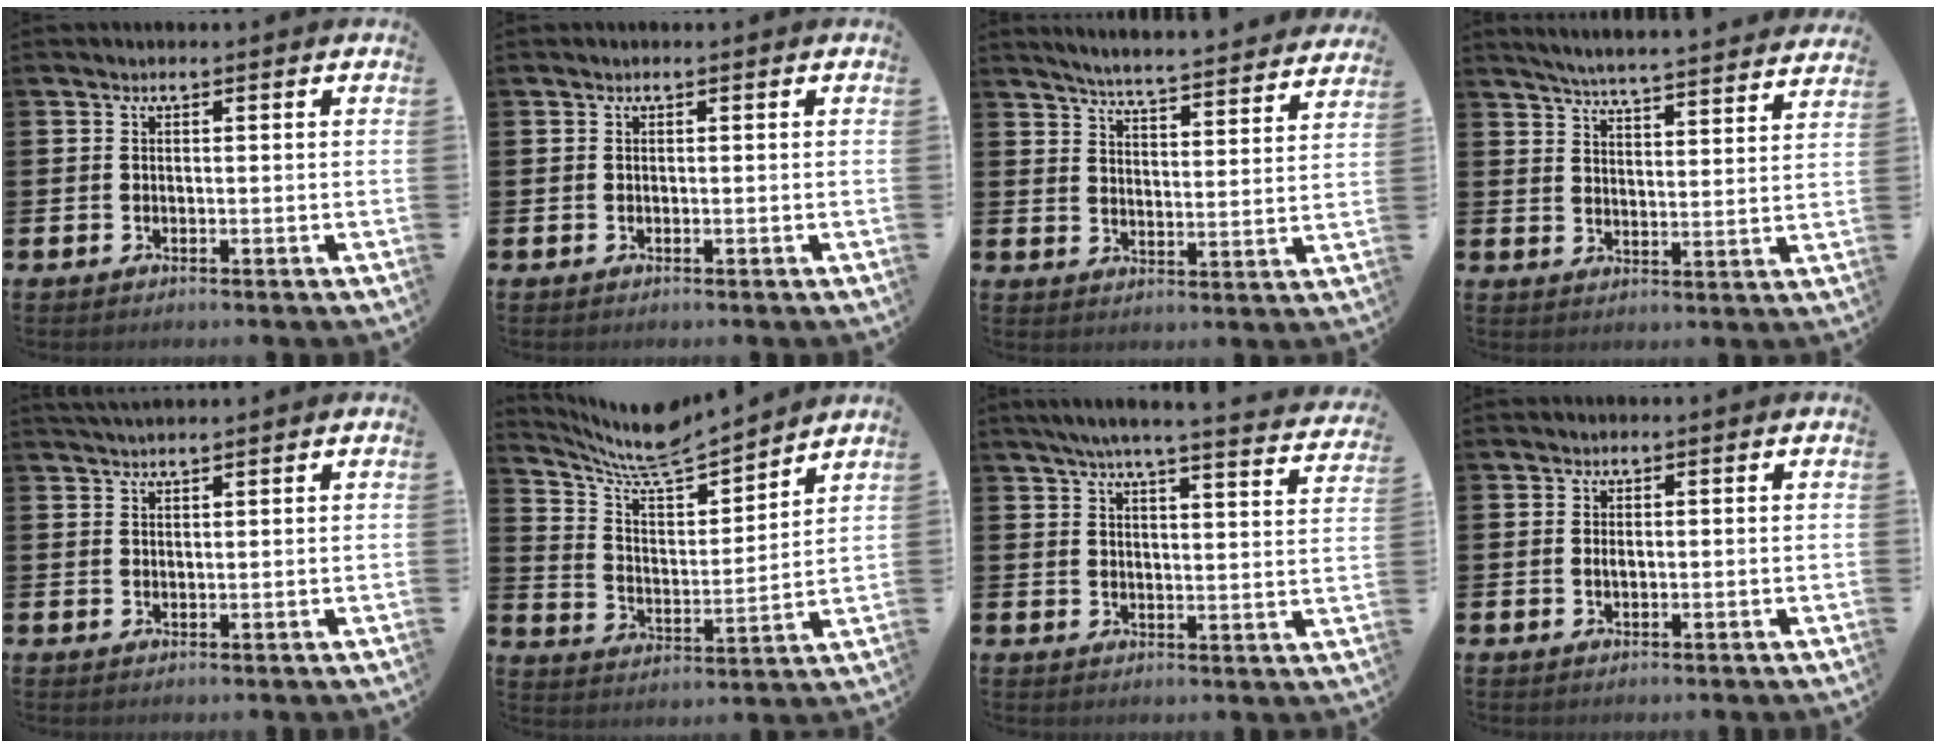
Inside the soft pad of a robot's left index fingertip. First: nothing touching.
{"total": 0.0}
{"total": 5.6, "force": [5.5, -0.2, 1.0], "torque": [-0.036, -0.050, 0.092]}
{"total": 5.6, "force": [5.5, -0.2, 1.0], "torque": [-0.034, -0.046, 0.093]}
{"total": 2.1, "force": [2.0, 0.1, 0.3], "torque": [-0.008, -0.003, 0.037]}
{"total": 9.2, "force": [8.8, 1.3, 2.3], "torque": [-0.079, -0.066, 0.157]}
{"total": 5.9, "force": [5.5, -0.2, 2.1], "torque": [-0.055, -0.034, 0.093]}
{"total": 0.6, "force": [0.2, 0.2, 0.5], "torque": [-0.010, 0.001, 0.002]}